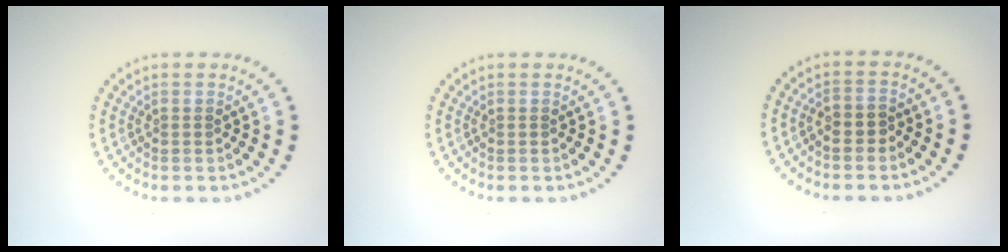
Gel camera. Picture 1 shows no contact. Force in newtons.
{"total": 0.0}
{"total": 1.3, "press": 1.2, "slide": 0.6}